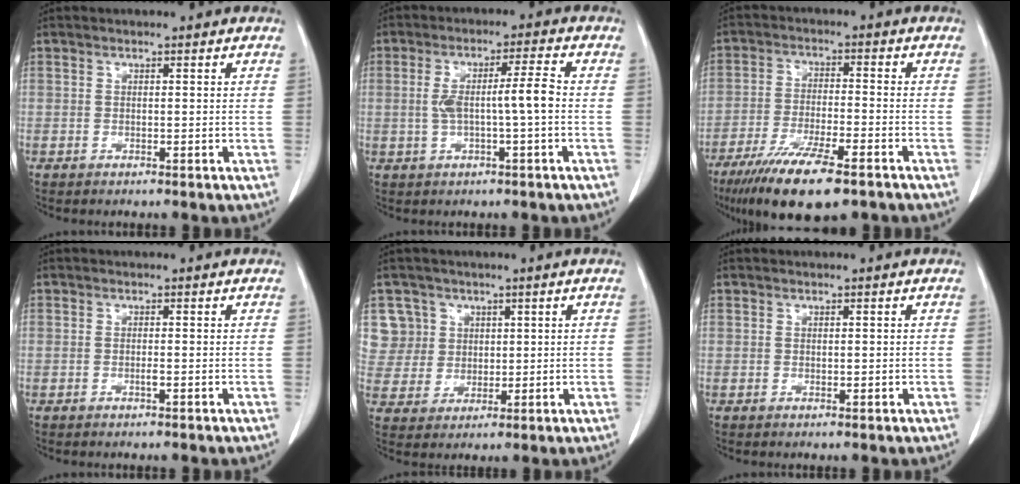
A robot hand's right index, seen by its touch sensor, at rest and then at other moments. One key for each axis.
{"total": 6.2, "fx": -0.4, "fy": 0.2, "fz": 6.2, "tx": -0.114, "ty": 0.017, "tz": -0.001}
{"total": 13.7, "fx": -9.3, "fy": 2.6, "fz": 9.7, "tx": -0.175, "ty": -0.035, "tz": -0.154}
{"total": 0.5, "fx": -0.1, "fy": 0.0, "fz": 0.5, "tx": -0.010, "ty": 0.001, "tz": 0.000}
{"total": 7.0, "fx": 3.0, "fy": 6.3, "fz": -0.3, "tx": 0.016, "ty": 0.015, "tz": 0.070}
{"total": 0.5, "fx": 0.2, "fy": 0.3, "fz": 0.4, "tx": -0.006, "ty": 0.000, "tz": 0.007}